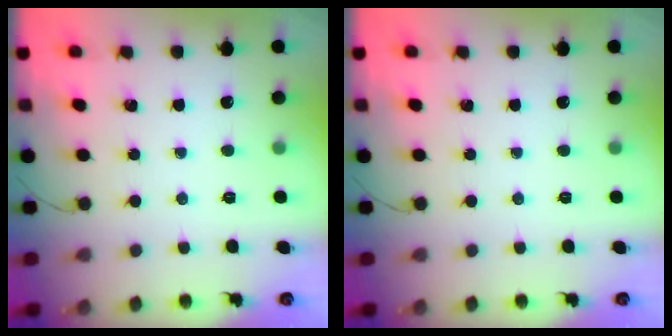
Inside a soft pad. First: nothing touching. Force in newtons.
{"total": 0.0}